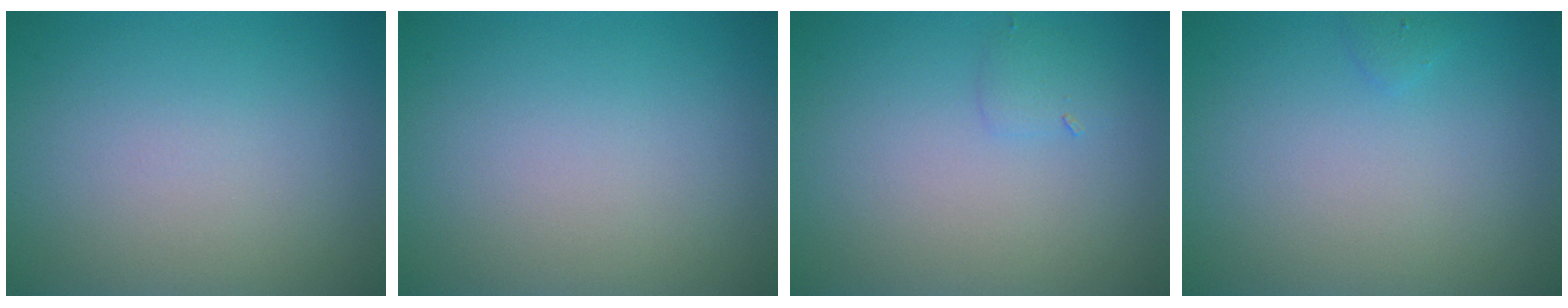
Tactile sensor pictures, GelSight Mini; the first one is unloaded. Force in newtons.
{"total": 0.0}
{"total": 1.0, "press": 1.0, "slide": 0.0}
{"total": 0.5, "press": 0.5, "slide": 0.1}